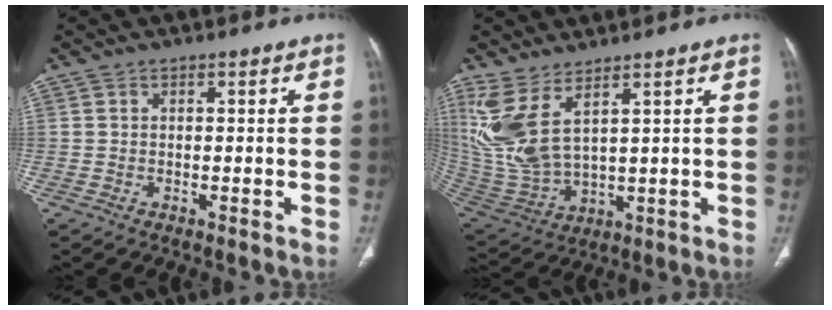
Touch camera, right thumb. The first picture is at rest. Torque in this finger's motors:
{"motor_torque": [0.12, 0.36, 1.02, 1.24, 0.27]}